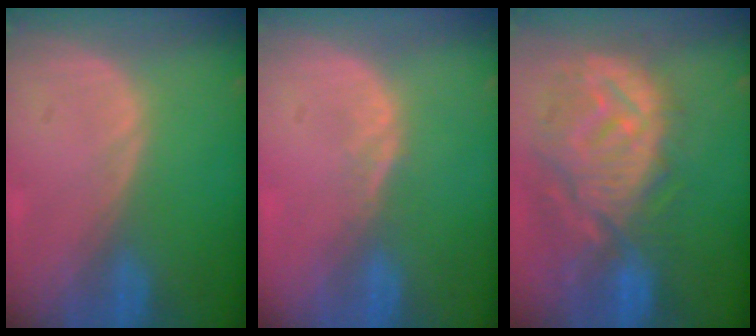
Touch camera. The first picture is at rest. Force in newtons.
{"total": 1.5, "press": 1.2, "slide": 0.9}
{"total": 12.4, "press": 11.1, "slide": 5.6}